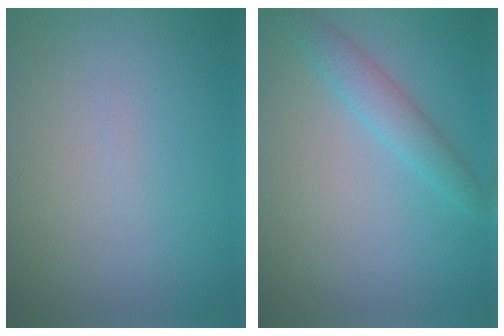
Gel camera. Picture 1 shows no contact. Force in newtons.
{"total": 2.6, "press": 2.6, "slide": 0.0}